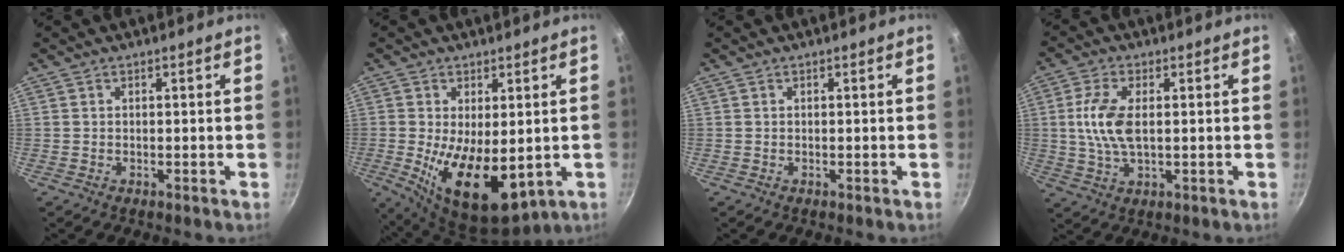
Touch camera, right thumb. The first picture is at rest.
{"total": 13.7, "force": [-1.4, 6.9, 11.7], "torque": [-0.184, -0.022, -0.005]}
{"total": 0.0}
{"total": 8.4, "force": [0.8, 4.0, 7.4], "torque": [-0.153, 0.002, 0.013]}